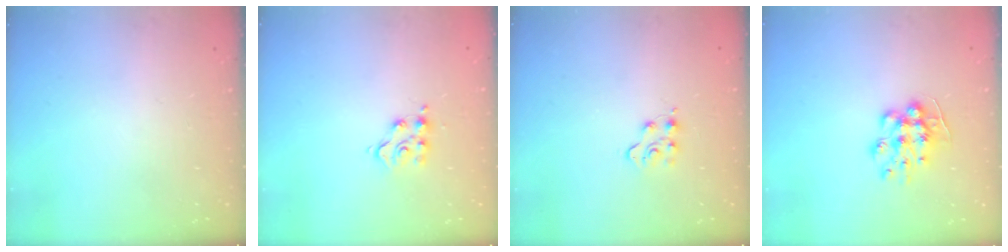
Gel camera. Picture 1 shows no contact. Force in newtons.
{"total": 6.4, "press": 6.4, "slide": 0.4}
{"total": 4.5, "press": 4.5, "slide": 0.6}
{"total": 9.0, "press": 9.0, "slide": 0.5}